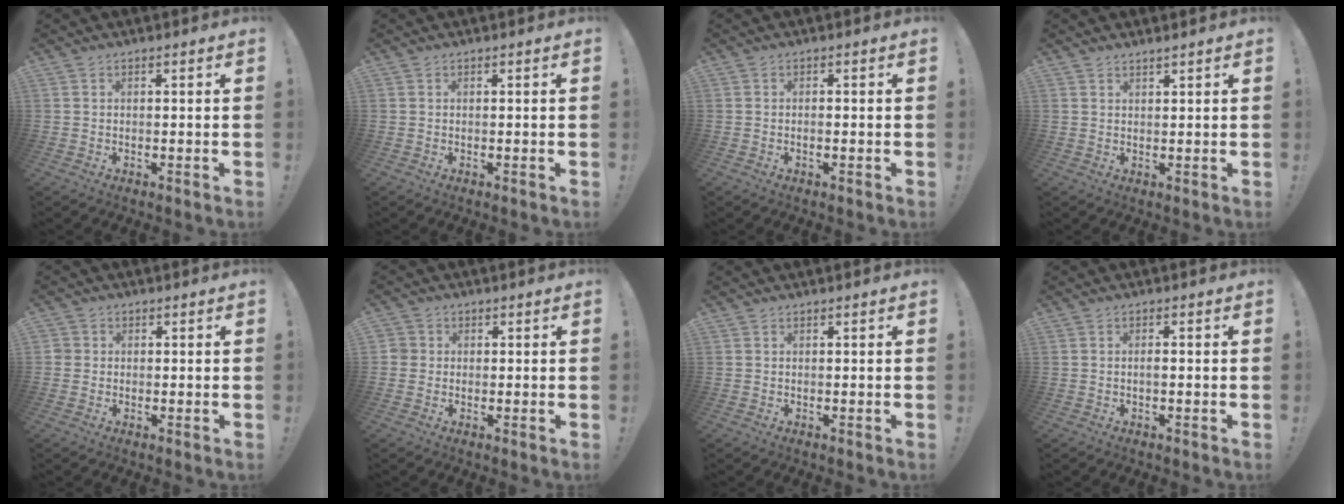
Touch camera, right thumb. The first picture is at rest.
{"total": 0.0}
{"total": 0.7, "force": [-0.3, 0.0, 0.6], "torque": [-0.010, 0.000, -0.006]}
{"total": 1.5, "force": [1.5, 0.1, 0.2], "torque": [0.005, -0.008, 0.026]}
{"total": 2.1, "force": [-0.1, 2.0, 0.5], "torque": [-0.010, 0.005, -0.001]}
{"total": 2.7, "force": [0.1, 2.7, 0.6], "torque": [-0.014, 0.005, 0.003]}
{"total": 0.0}
{"total": 1.5, "force": [-0.4, 0.2, 1.4], "torque": [-0.028, 0.002, -0.009]}